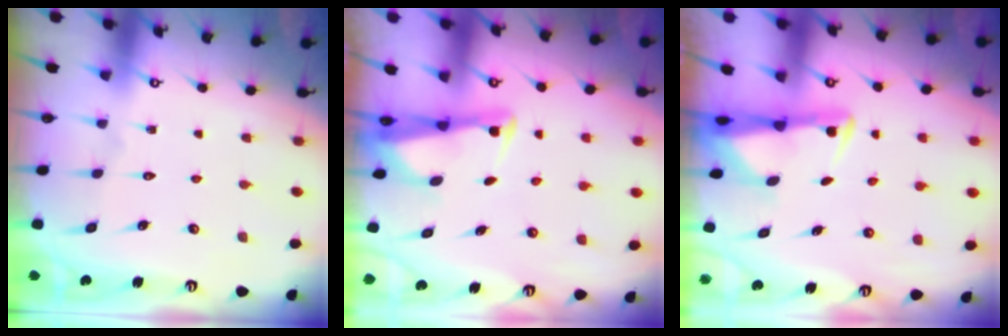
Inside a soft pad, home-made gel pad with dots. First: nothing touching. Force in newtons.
{"total": 2.4, "press": 2.4, "slide": 0.5}
{"total": 3.0, "press": 2.9, "slide": 0.5}